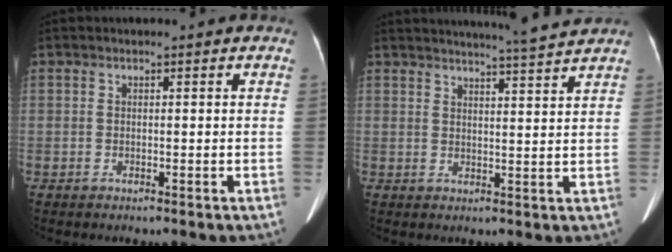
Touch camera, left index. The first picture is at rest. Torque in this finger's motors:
{"motor_torque": [0.70, -1.44, 0.00, 0.05]}